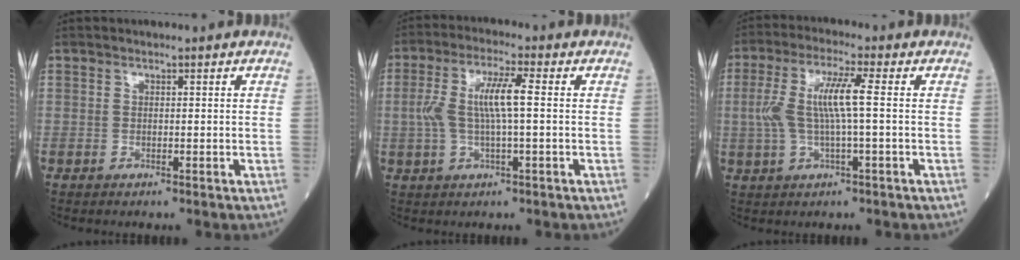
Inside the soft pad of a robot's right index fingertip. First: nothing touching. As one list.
[{"total": 7.4, "force": [0.4, 1.1, 7.3], "torque": [-0.157, 0.013, 0.006]}, {"total": 7.7, "force": [0.4, 0.7, 7.6], "torque": [-0.166, 0.015, 0.006]}]